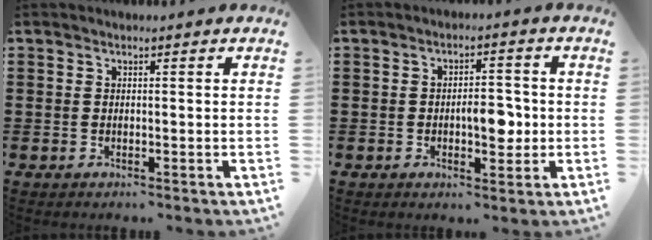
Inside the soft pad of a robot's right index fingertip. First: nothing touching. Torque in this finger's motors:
{"motor_torque": [1.20, 0.12, 0.35, 0.09]}